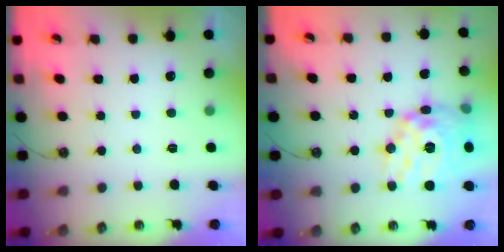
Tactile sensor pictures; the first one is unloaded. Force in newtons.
{"total": 21.6, "press": 21.5, "slide": 2.1}